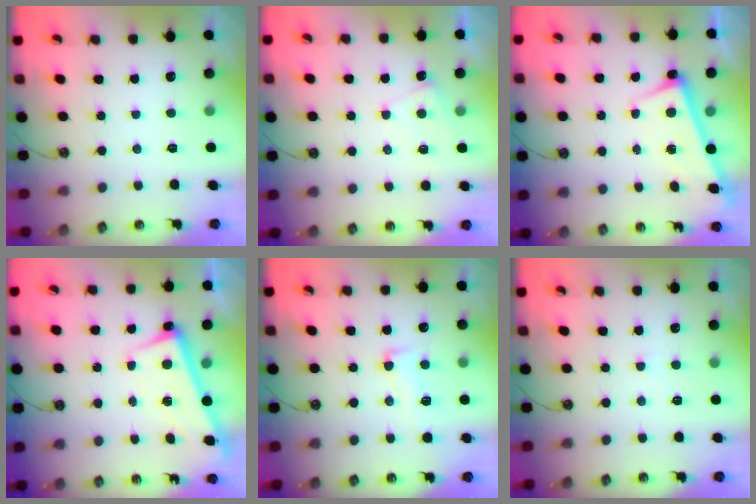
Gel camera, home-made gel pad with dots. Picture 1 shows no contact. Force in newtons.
{"total": 3.9, "press": 3.9, "slide": 0.2}
{"total": 2.7, "press": 2.6, "slide": 0.7}
{"total": 2.5, "press": 2.4, "slide": 0.9}
{"total": 2.2, "press": 1.5, "slide": 1.6}
{"total": 1.2, "press": 1.1, "slide": 0.4}